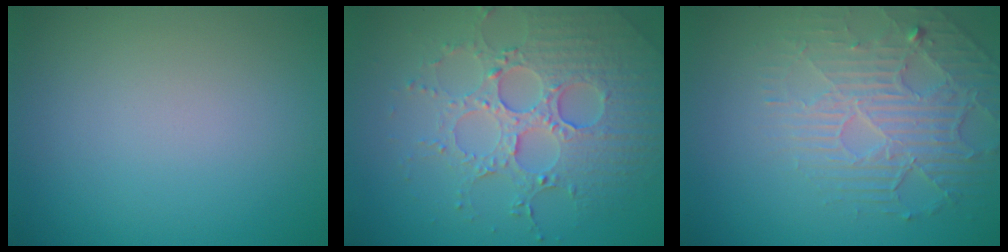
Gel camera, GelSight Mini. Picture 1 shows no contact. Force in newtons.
{"total": 5.6, "press": 4.8, "slide": 2.9}
{"total": 3.5, "press": 3.1, "slide": 1.6}